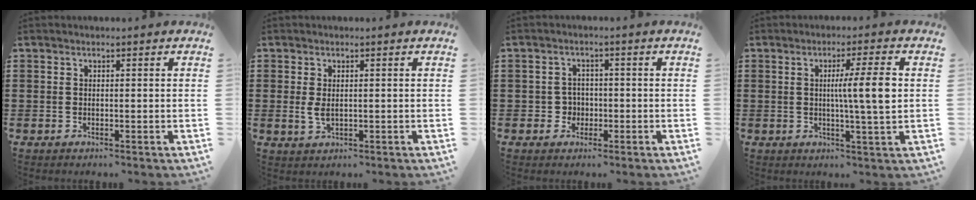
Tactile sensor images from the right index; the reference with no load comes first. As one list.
[{"total": 2.3, "force": [0.1, 1.0, 2.1], "torque": [-0.050, -0.003, 0.001]}, {"total": 2.6, "force": [-0.8, 2.4, 0.8], "torque": [-0.025, 0.002, -0.019]}, {"total": 7.4, "force": [0.9, -0.1, 7.4], "torque": [-0.128, -0.007, 0.005]}]